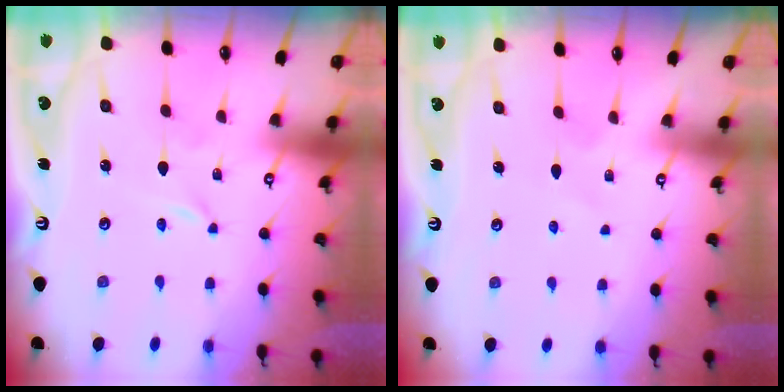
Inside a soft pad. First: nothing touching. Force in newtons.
{"total": 3.4, "press": 3.4, "slide": 0.5}